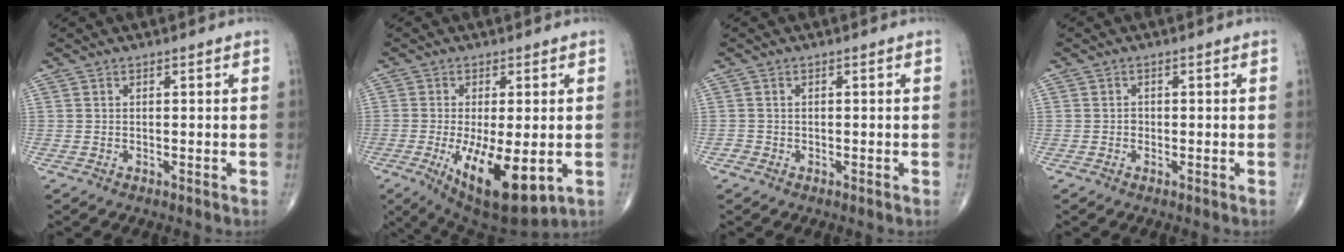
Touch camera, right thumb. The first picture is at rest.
{"total": 14.2, "force": [-3.7, 5.3, 12.6], "torque": [-0.208, -0.027, -0.043]}
{"total": 0.7, "force": [-0.4, 0.6, 0.0], "torque": [0.001, 0.003, -0.009]}
{"total": 0.9, "force": [-0.3, 0.8, 0.3], "torque": [0.002, 0.004, -0.008]}